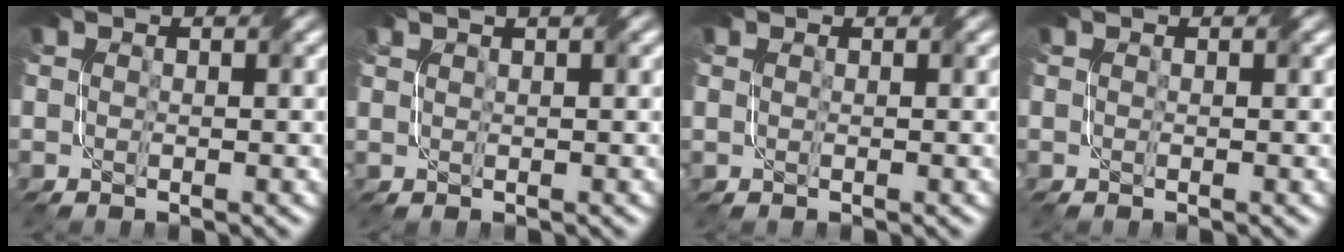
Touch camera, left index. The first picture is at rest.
{"total": 3.7, "force": [2.3, 1.6, 2.4], "torque": [-0.019, 0.022, 0.014]}
{"total": 0.7, "force": [0.6, 0.3, 0.2], "torque": [-0.008, -0.005, 0.005]}
{"total": 0.0}